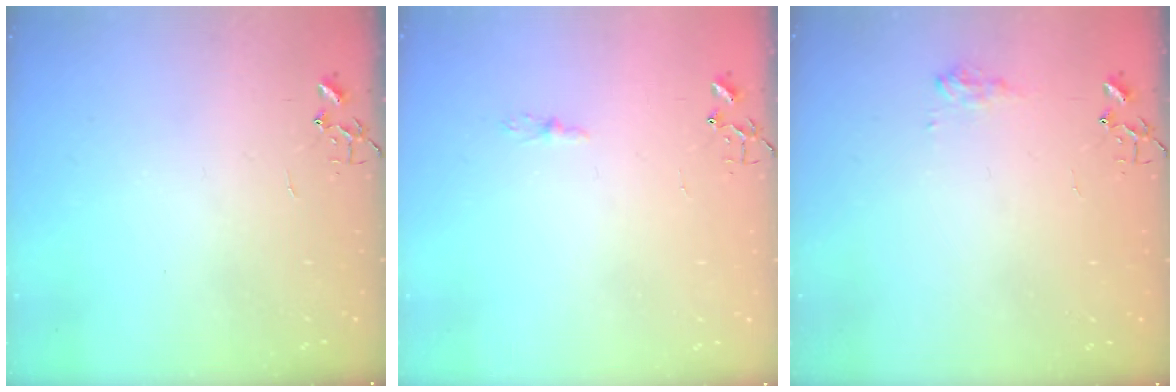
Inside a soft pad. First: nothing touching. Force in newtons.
{"total": 4.0, "press": 4.0, "slide": 0.4}
{"total": 7.7, "press": 7.7, "slide": 0.4}